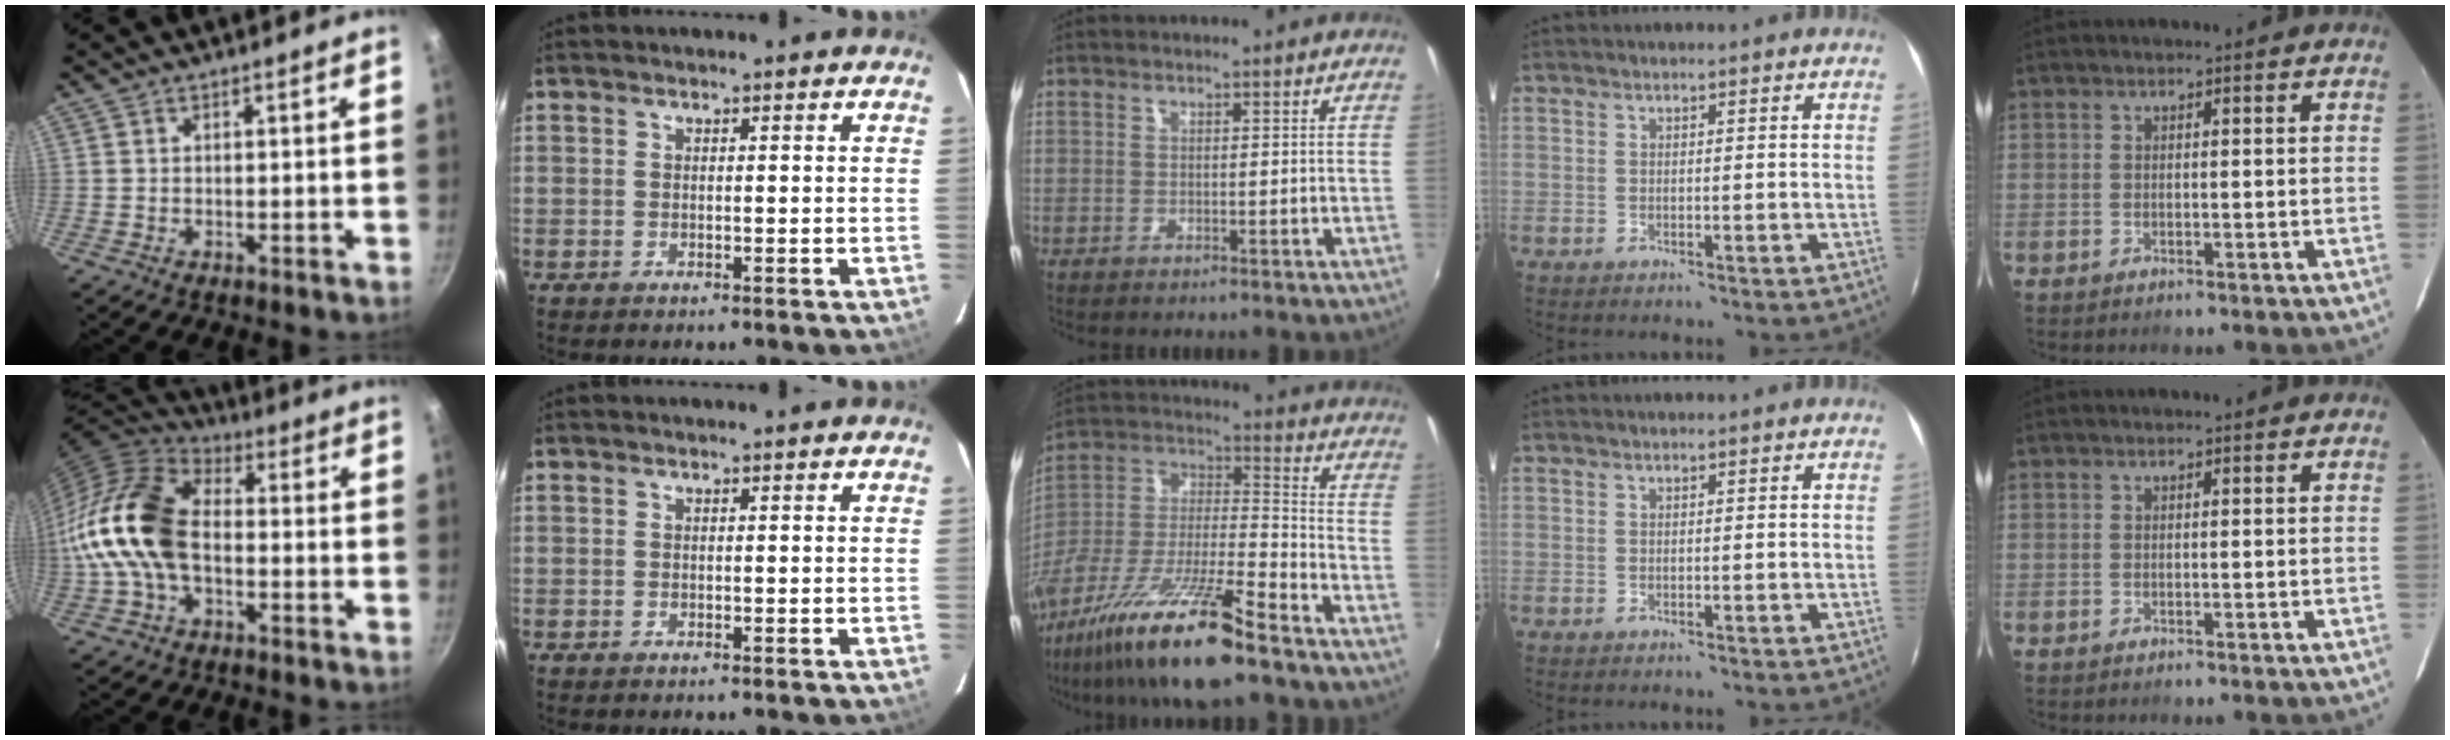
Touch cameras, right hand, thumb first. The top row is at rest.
{"thumb": {"total": 16.2, "force": [-1.9, 10.6, 12.2], "torque": [-0.216, 0.038, -0.052]}, "middle": {"total": 22.4, "force": [-15.6, 3.0, 15.8], "torque": [-0.294, -0.031, -0.283]}}